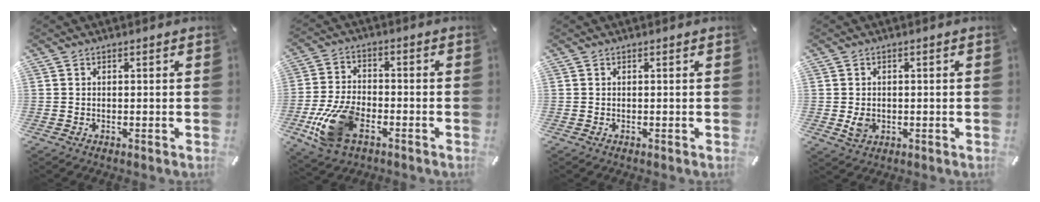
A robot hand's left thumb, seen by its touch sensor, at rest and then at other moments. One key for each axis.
{"total": 14.2, "fx": -5.7, "fy": 8.3, "fz": 10.0, "tx": -0.207, "ty": 0.016, "tz": -0.096}
{"total": 0.0}
{"total": 3.3, "fx": -0.4, "fy": 2.8, "fz": 1.8, "tx": -0.021, "ty": -0.005, "tz": -0.010}